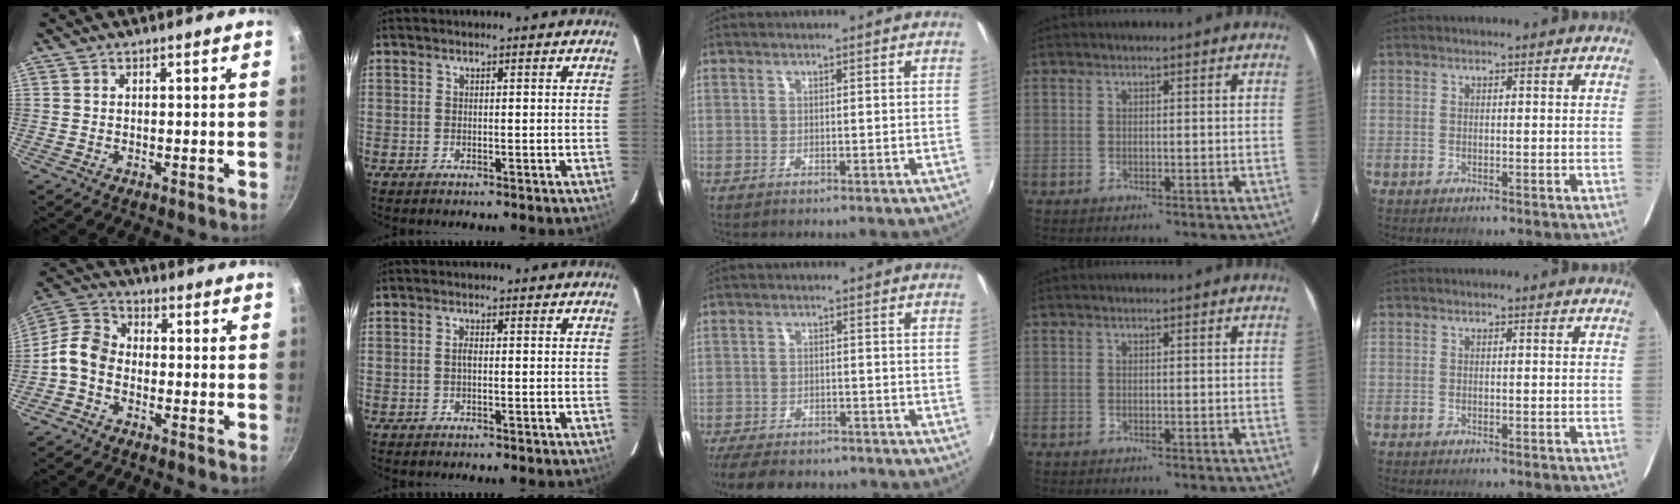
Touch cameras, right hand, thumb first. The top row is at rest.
{"thumb": {"total": 7.5, "force": [-2.7, 5.5, 4.4], "torque": [-0.081, 0.040, -0.074]}, "index": {"total": 0.9, "force": [-0.1, 0.4, 0.9], "torque": [-0.018, 0.003, -0.003]}, "middle": {"total": 10.7, "force": [-8.9, 3.9, 4.5], "torque": [-0.109, -0.023, -0.143]}}